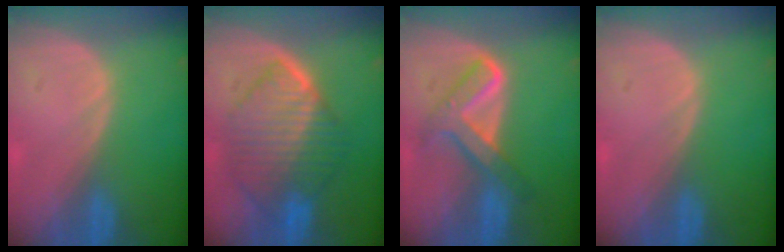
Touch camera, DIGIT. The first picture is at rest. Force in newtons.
{"total": 10.6, "press": 10.5, "slide": 0.9}
{"total": 6.4, "press": 6.4, "slide": 0.4}
{"total": 0.0}